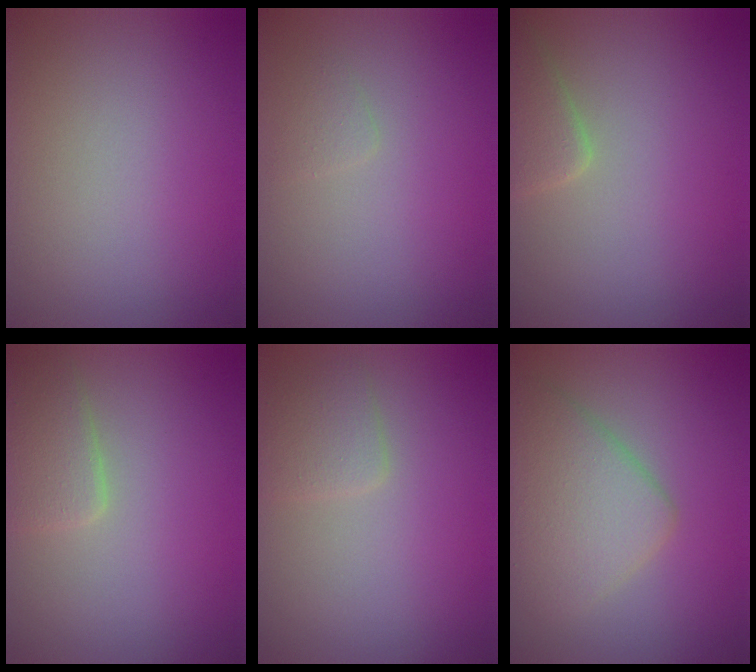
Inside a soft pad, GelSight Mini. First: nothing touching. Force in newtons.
{"total": 0.8, "press": 0.8, "slide": 0.1}
{"total": 2.3, "press": 2.3, "slide": 0.1}
{"total": 2.6, "press": 2.5, "slide": 0.3}
{"total": 1.8, "press": 1.8, "slide": 0.0}
{"total": 5.0, "press": 5.0, "slide": 0.2}